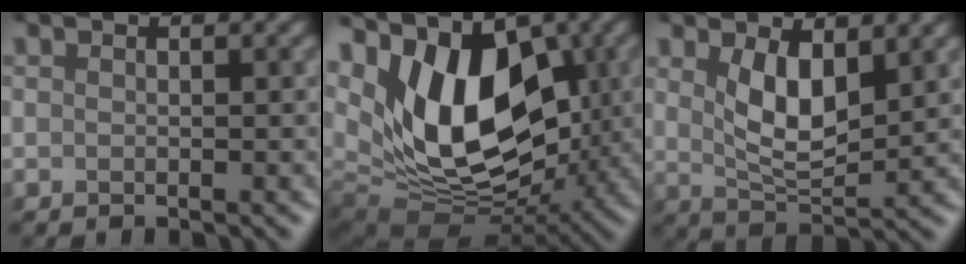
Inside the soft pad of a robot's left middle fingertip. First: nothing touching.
{"total": 13.0, "force": [3.4, 7.9, 9.7], "torque": [-0.145, -0.010, 0.048]}
{"total": 4.3, "force": [1.8, 1.8, 3.4], "torque": [-0.076, -0.008, 0.034]}